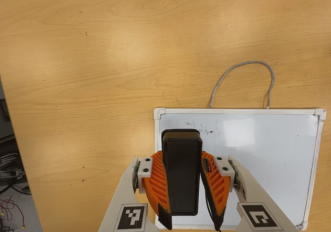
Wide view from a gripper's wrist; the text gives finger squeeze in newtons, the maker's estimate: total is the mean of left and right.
{"total": 9.3, "left": 7.5, "right": 11.0}